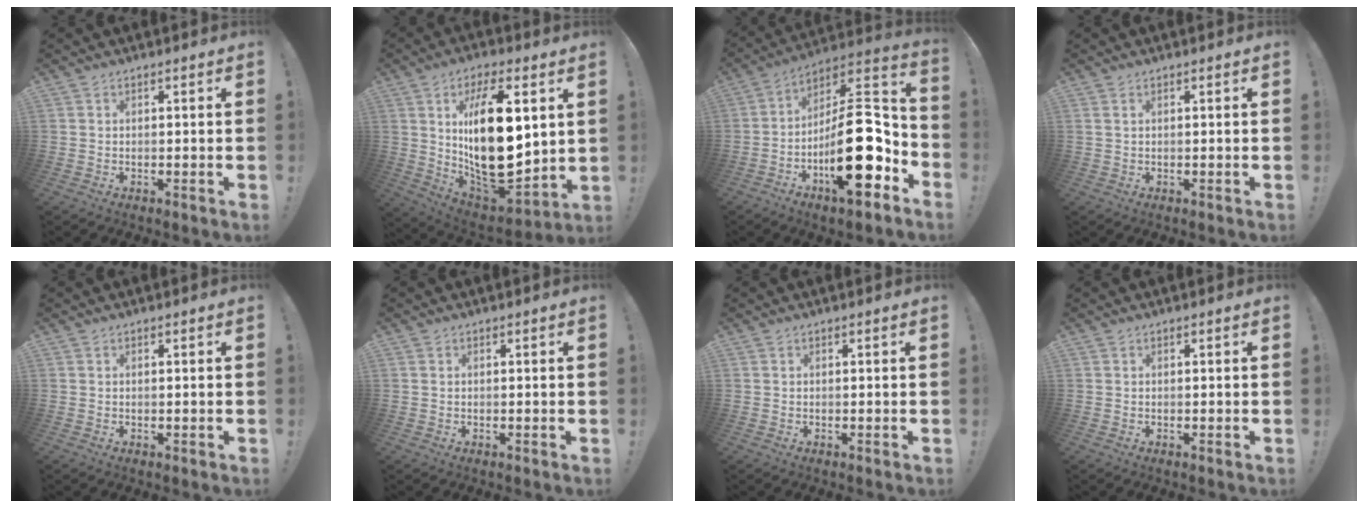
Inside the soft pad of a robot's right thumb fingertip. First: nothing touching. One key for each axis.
{"total": 24.0, "fx": 4.4, "fy": 11.5, "fz": 20.7, "tx": -0.359, "ty": -0.037, "tz": 0.078}
{"total": 26.1, "fx": -6.6, "fy": 10.6, "fz": 23.0, "tx": -0.368, "ty": 0.038, "tz": -0.098}
{"total": 0.8, "fx": 0.4, "fy": 0.2, "fz": 0.6, "tx": -0.012, "ty": 0.001, "tz": 0.008}
{"total": 0.0}
{"total": 0.0}
{"total": 0.0}
{"total": 0.0}